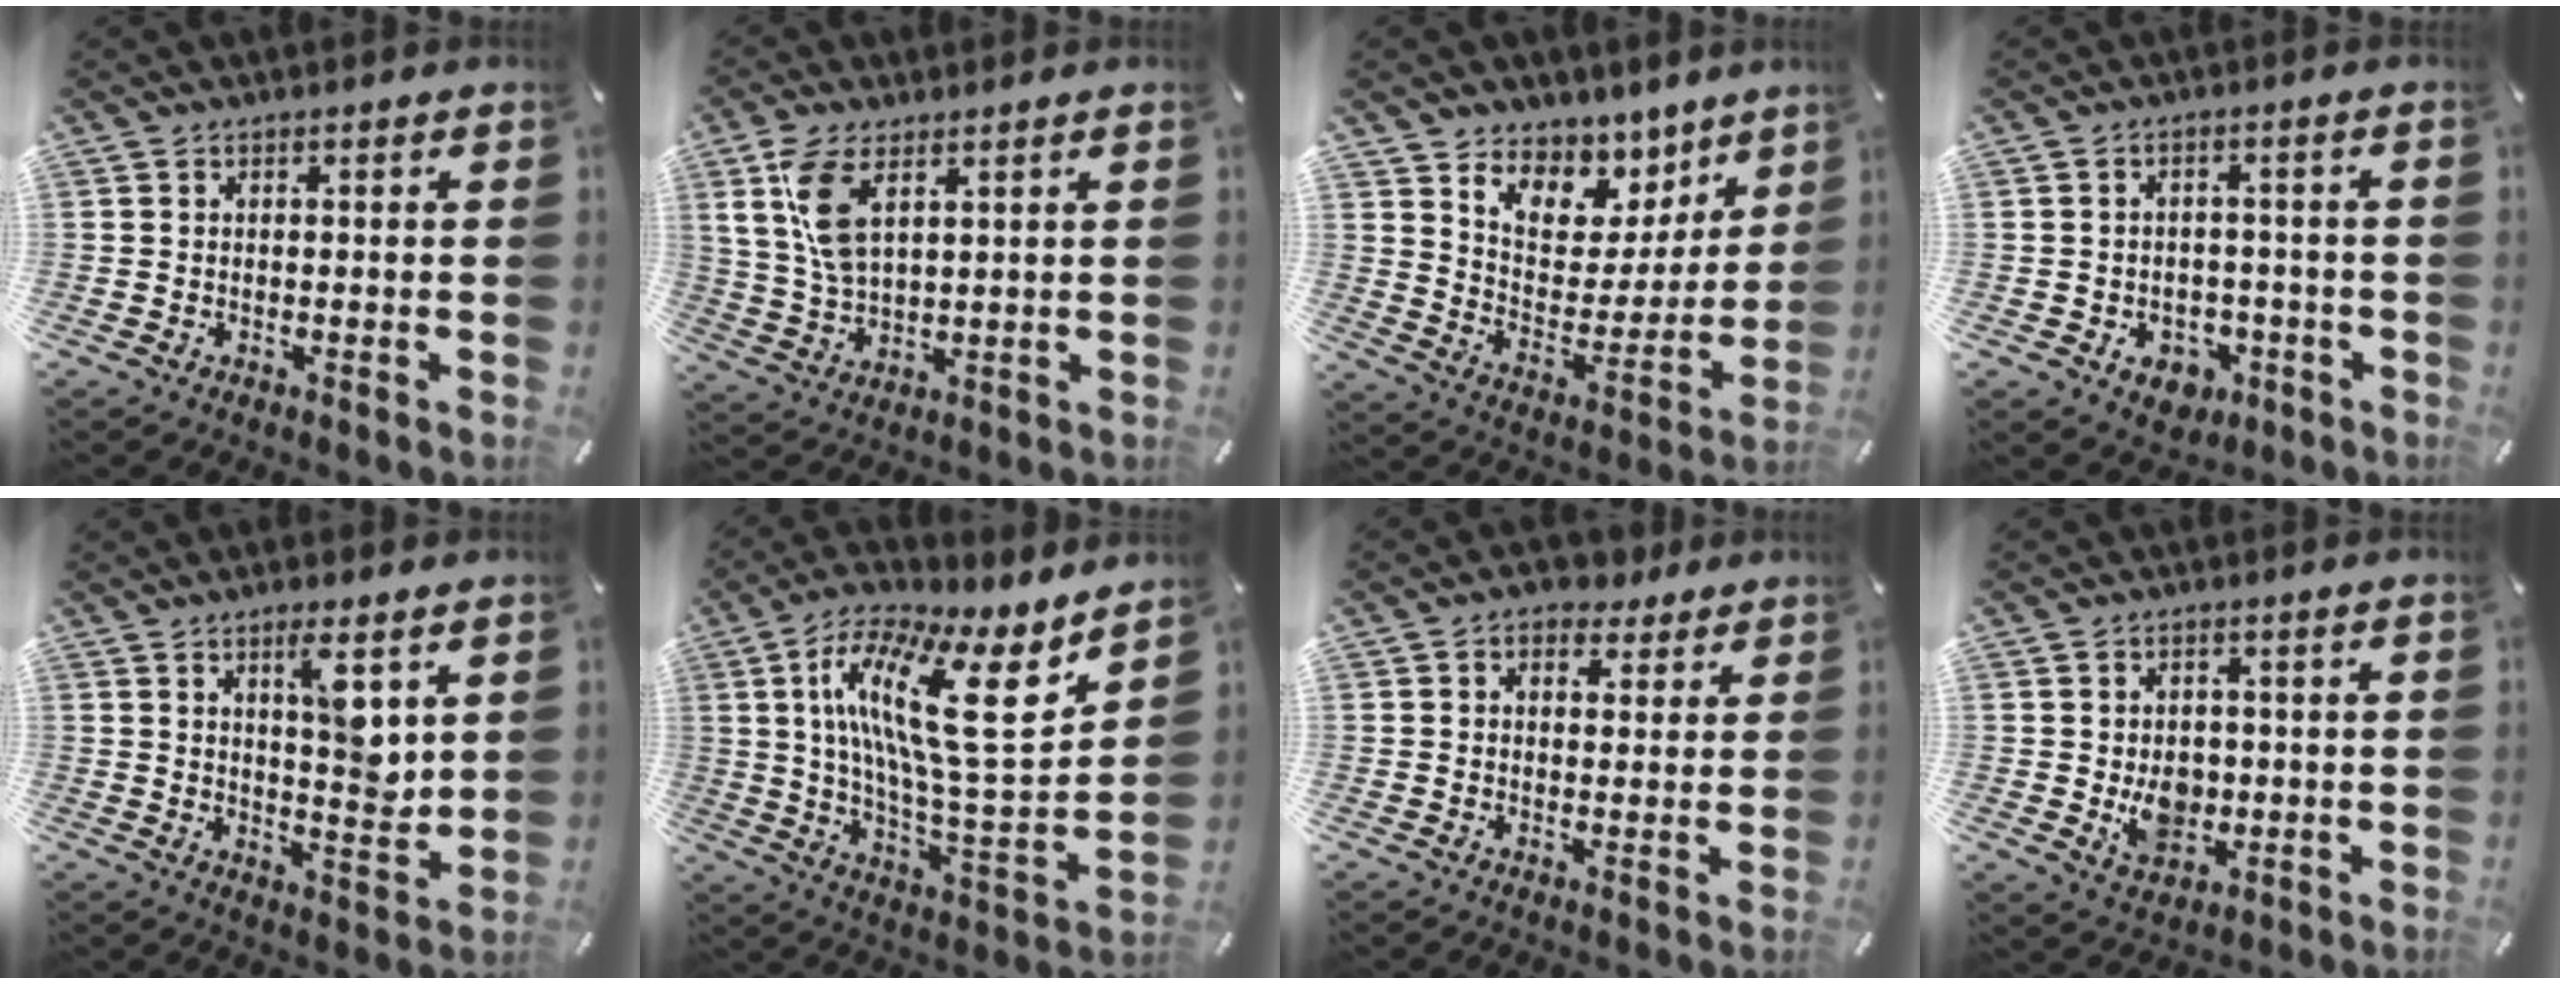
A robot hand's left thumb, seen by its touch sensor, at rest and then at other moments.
{"total": 9.3, "force": [4.5, 4.6, 6.8], "torque": [-0.163, -0.011, 0.081]}
{"total": 9.5, "force": [6.6, 6.8, 0.7], "torque": [-0.012, -0.081, 0.125]}
{"total": 6.0, "force": [-2.5, 4.8, 2.6], "torque": [-0.024, 0.015, -0.042]}
{"total": 8.8, "force": [4.5, 2.5, 7.1], "torque": [-0.098, -0.036, 0.068]}
{"total": 21.9, "force": [9.2, 6.7, 18.7], "torque": [-0.339, -0.050, 0.140]}
{"total": 5.3, "force": [3.0, 3.7, 2.4], "torque": [-0.025, -0.011, 0.048]}
{"total": 7.2, "force": [-0.6, 5.9, 4.2], "torque": [-0.058, -0.004, -0.011]}